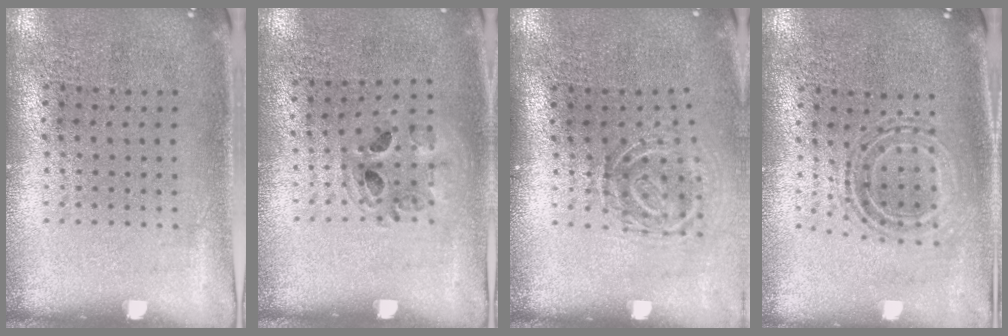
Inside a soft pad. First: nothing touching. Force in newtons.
{"total": 0.9, "press": 0.9, "slide": 0.2}
{"total": 1.8, "press": 1.2, "slide": 1.4}
{"total": 0.7, "press": 0.6, "slide": 0.3}